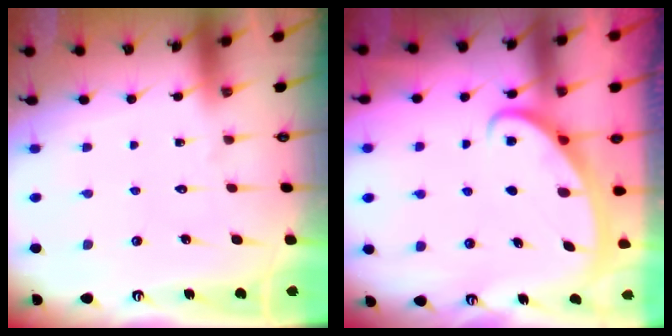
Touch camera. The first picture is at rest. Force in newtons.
{"total": 2.5, "press": 2.5, "slide": 0.4}